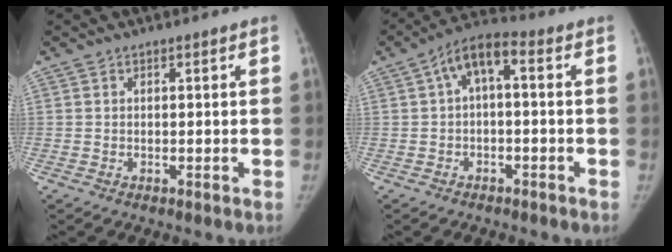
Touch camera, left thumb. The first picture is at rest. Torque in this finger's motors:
{"motor_torque": [2.48, 2.53, 0.94, -0.12, 0.29]}